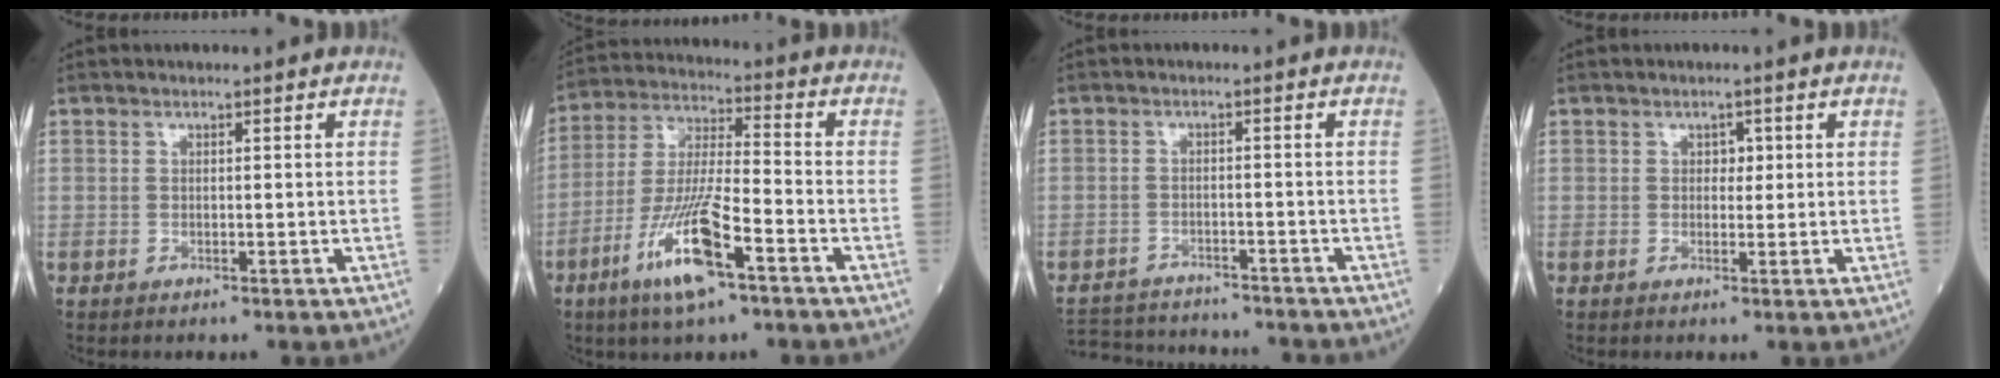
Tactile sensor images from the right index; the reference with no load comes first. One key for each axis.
{"total": 12.7, "fx": -6.4, "fy": 1.6, "fz": 10.8, "tx": -0.213, "ty": -0.015, "tz": -0.121}
{"total": 12.4, "fx": -11.8, "fy": 2.3, "fz": 3.1, "tx": -0.062, "ty": 0.007, "tz": -0.168}
{"total": 1.5, "fx": 0.4, "fy": 1.1, "fz": 0.9, "tx": -0.006, "ty": 0.003, "tz": 0.002}